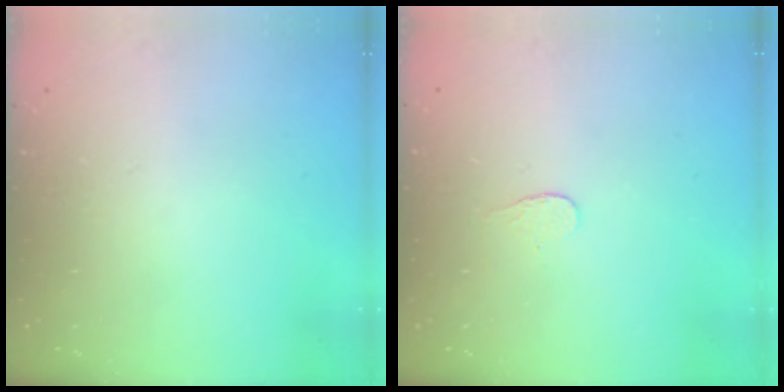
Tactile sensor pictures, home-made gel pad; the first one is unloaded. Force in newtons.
{"total": 3.4, "press": 3.4, "slide": 0.4}